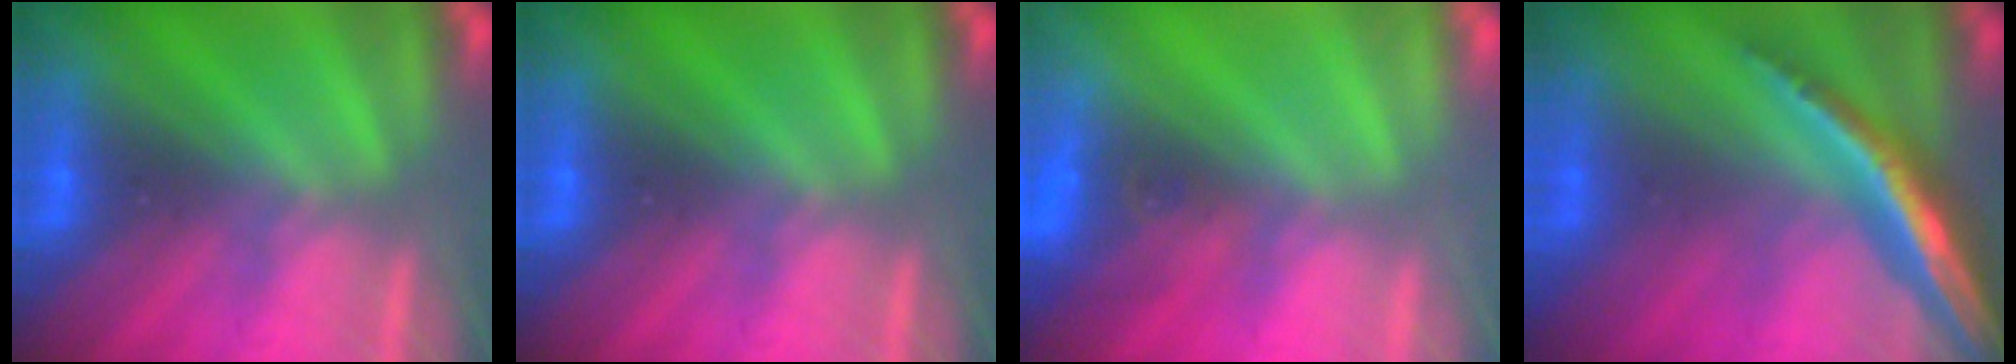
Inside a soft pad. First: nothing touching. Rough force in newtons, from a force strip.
{"total": 0.0}
{"total": 2.6}
{"total": 1.8}